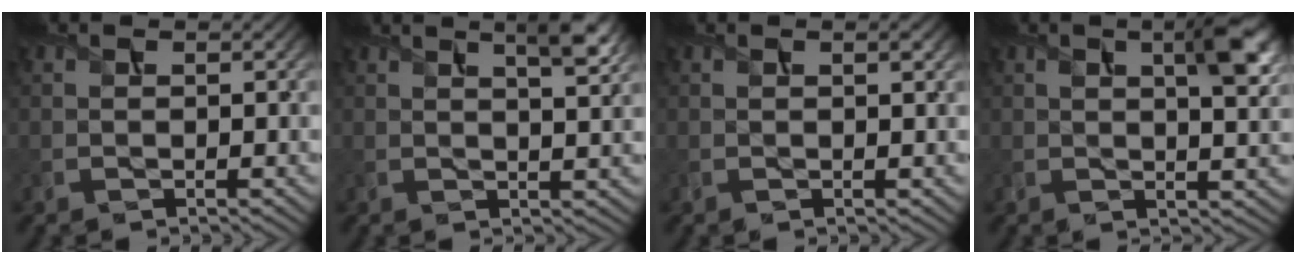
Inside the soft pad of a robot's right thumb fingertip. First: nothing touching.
{"total": 4.6, "force": [2.5, 0.9, 3.7], "torque": [-0.060, 0.005, 0.042]}
{"total": 1.2, "force": [0.5, 0.3, 1.0], "torque": [-0.019, 0.000, 0.009]}
{"total": 6.3, "force": [2.2, 2.0, 5.5], "torque": [-0.087, 0.003, 0.033]}